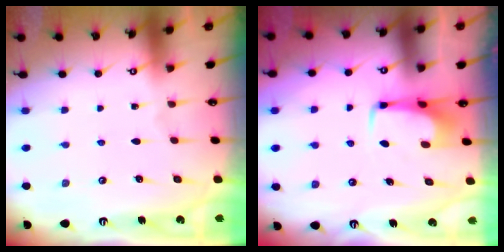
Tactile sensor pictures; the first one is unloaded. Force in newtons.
{"total": 3.0, "press": 2.9, "slide": 0.4}